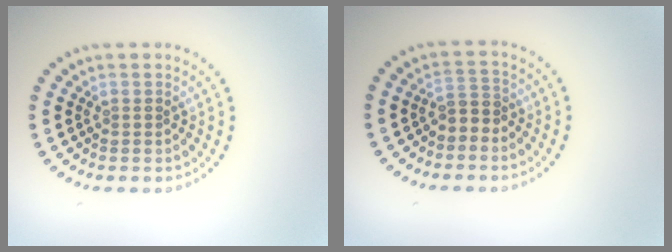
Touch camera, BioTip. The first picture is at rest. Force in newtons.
{"total": 1.8, "press": 1.5, "slide": 0.9}